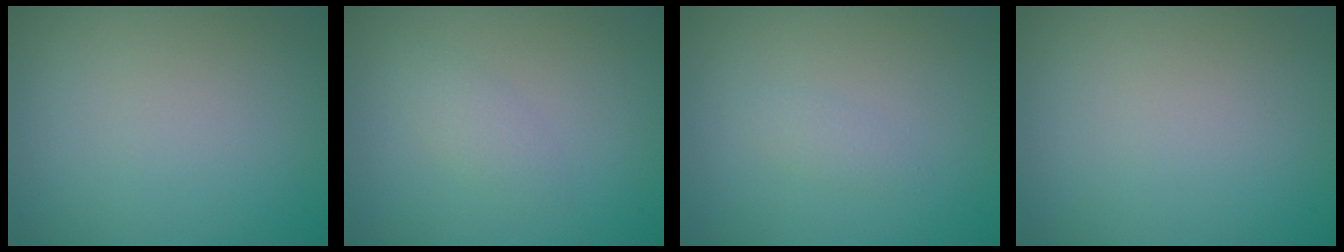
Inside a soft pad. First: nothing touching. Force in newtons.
{"total": 1.4, "press": 1.4, "slide": 0.1}
{"total": 0.9, "press": 0.9, "slide": 0.1}
{"total": 0.0}